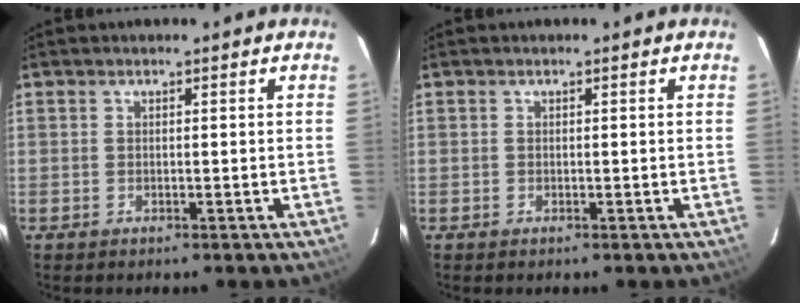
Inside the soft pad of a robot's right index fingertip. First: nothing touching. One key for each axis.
{"total": 0.0}